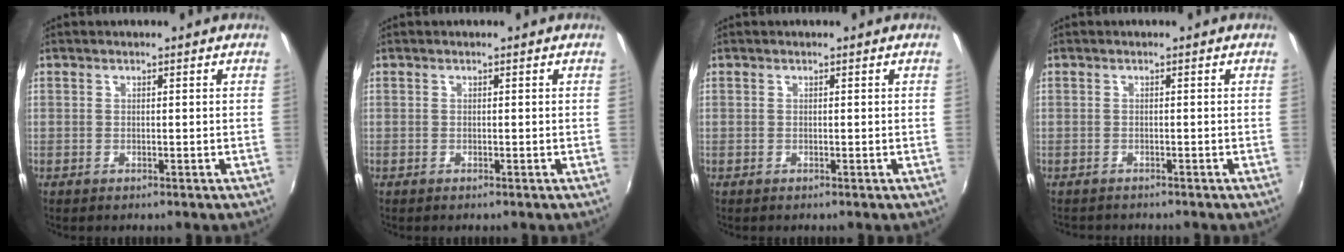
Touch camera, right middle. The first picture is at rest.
{"total": 0.0}
{"total": 0.0}
{"total": 2.0, "force": [-1.9, 0.5, 0.4], "torque": [-0.012, -0.010, -0.029]}